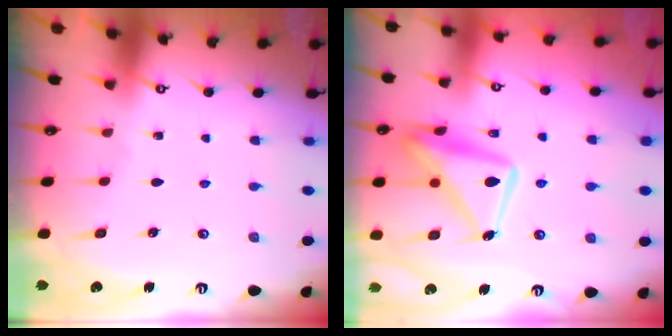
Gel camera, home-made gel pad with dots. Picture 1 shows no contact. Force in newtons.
{"total": 17.3, "press": 17.2, "slide": 1.3}